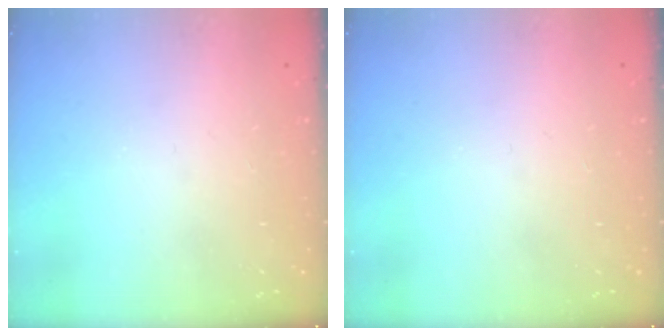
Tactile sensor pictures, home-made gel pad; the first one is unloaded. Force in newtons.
{"total": 0.0}